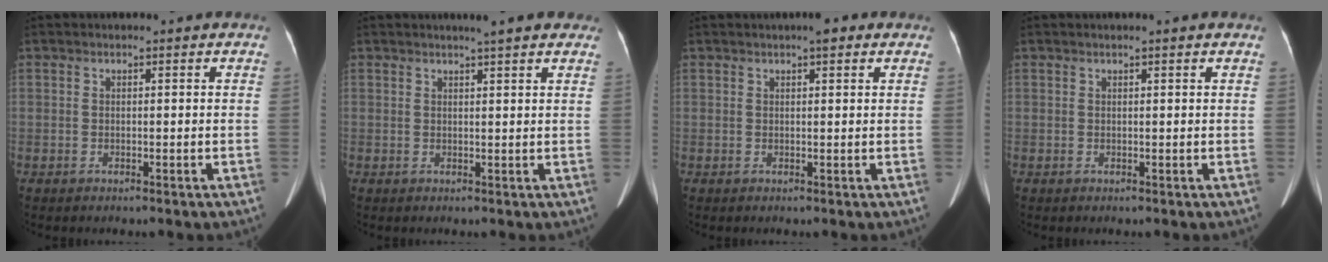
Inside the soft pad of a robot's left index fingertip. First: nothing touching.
{"total": 5.5, "force": [4.6, 0.5, 3.0], "torque": [-0.038, 0.014, 0.051]}
{"total": 2.5, "force": [1.5, 0.6, 1.9], "torque": [-0.026, 0.005, 0.018]}
{"total": 0.8, "force": [0.6, -0.1, 0.4], "torque": [-0.013, 0.009, 0.016]}